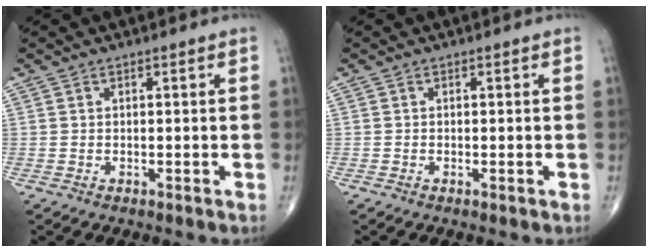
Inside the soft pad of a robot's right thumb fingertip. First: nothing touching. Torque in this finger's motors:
{"motor_torque": [-0.12, 0.11, -0.20, -0.38, 0.03]}